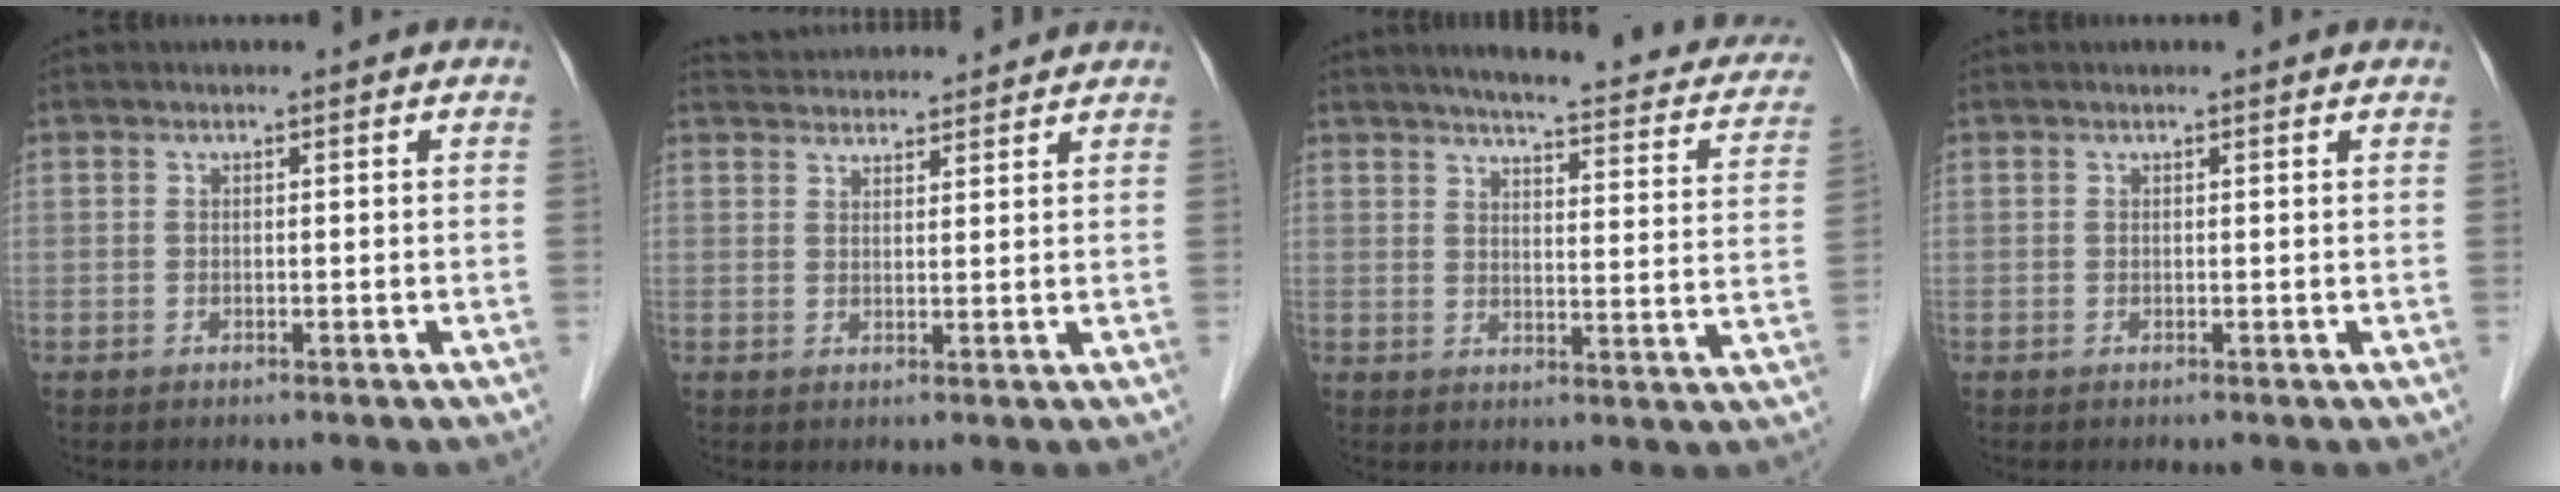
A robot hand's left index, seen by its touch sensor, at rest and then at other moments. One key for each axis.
{"total": 8.1, "fx": 7.9, "fy": 0.8, "fz": 1.4, "tx": -0.026, "ty": 0.034, "tz": 0.114}
{"total": 21.0, "fx": 17.6, "fy": 3.7, "fz": 10.8, "tx": -0.125, "ty": -0.011, "tz": 0.194}
{"total": 0.8, "fx": 0.7, "fy": 0.1, "fz": 0.3, "tx": -0.011, "ty": 0.004, "tz": 0.006}